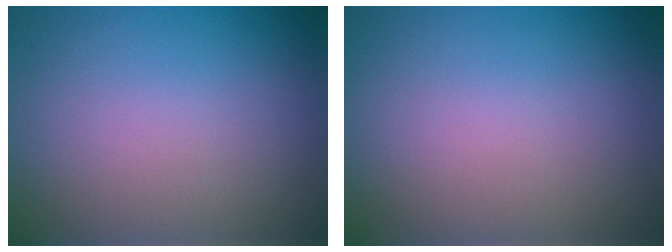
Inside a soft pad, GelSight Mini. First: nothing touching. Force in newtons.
{"total": 0.0}